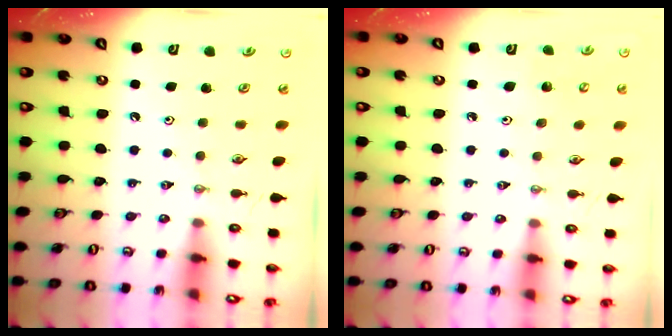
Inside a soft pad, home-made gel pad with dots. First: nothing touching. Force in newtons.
{"total": 4.8, "press": 4.7, "slide": 0.9}